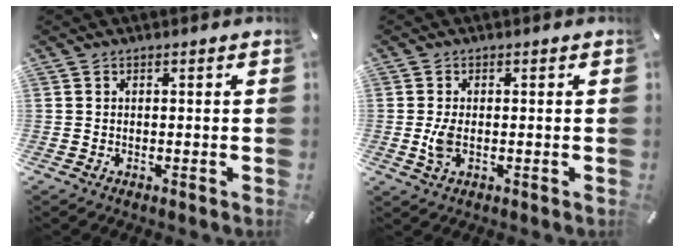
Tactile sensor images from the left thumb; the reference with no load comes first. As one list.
[{"total": 4.1, "force": [-0.2, 2.0, 3.5], "torque": [-0.077, -0.008, -0.010]}]